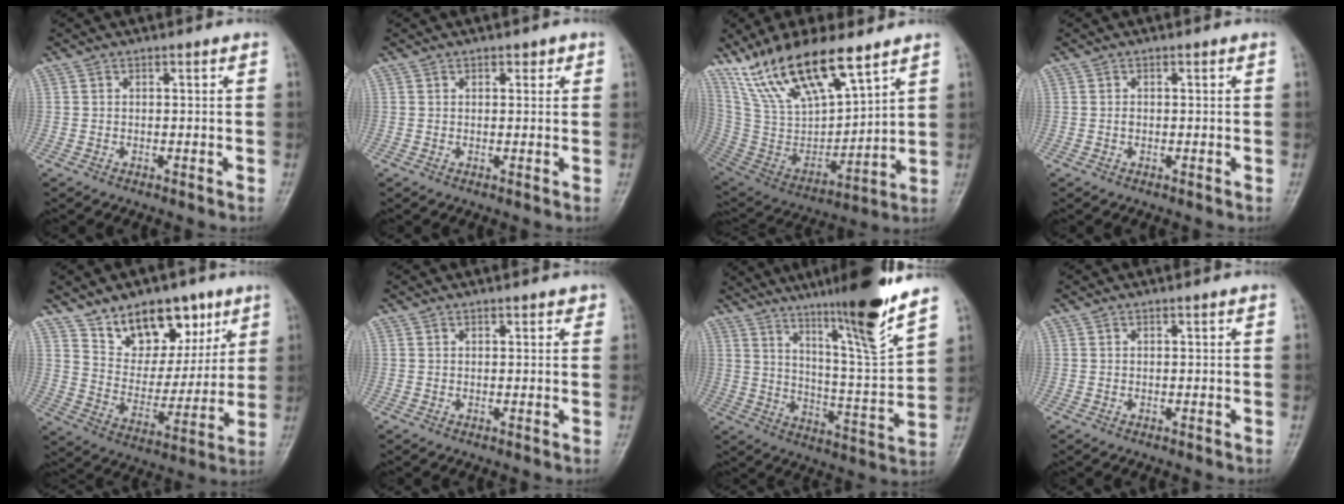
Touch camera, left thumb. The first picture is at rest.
{"total": 1.6, "force": [0.9, 1.0, 0.8], "torque": [0.003, -0.002, 0.009]}
{"total": 20.5, "force": [14.1, 7.1, 13.1], "torque": [-0.214, -0.059, 0.282]}
{"total": 0.6, "force": [-0.1, 0.5, 0.4], "torque": [-0.004, 0.001, -0.002]}
{"total": 15.9, "force": [9.9, 9.5, 8.1], "torque": [-0.076, -0.056, 0.173]}
{"total": 1.4, "force": [1.1, 0.7, 0.5], "torque": [0.005, -0.005, 0.011]}
{"total": 18.0, "force": [12.9, 0.1, 12.6], "torque": [-0.180, -0.076, 0.210]}
{"total": 0.0}